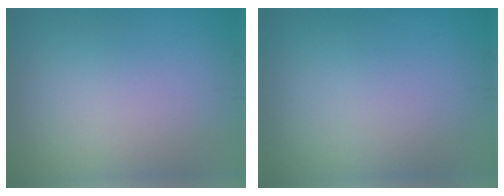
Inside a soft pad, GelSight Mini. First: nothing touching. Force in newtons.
{"total": 0.0}